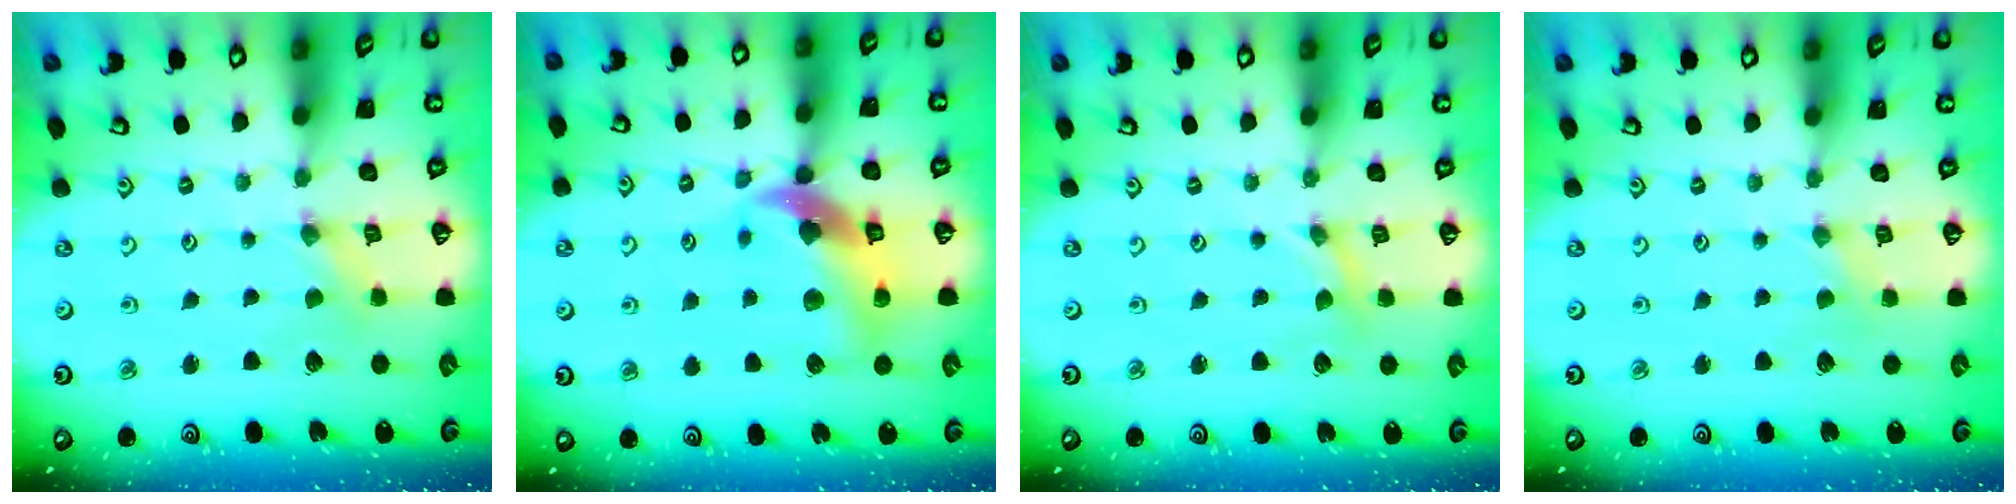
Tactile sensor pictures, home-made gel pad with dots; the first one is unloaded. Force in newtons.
{"total": 13.0, "press": 12.9, "slide": 1.8}
{"total": 0.0}
{"total": 0.0}